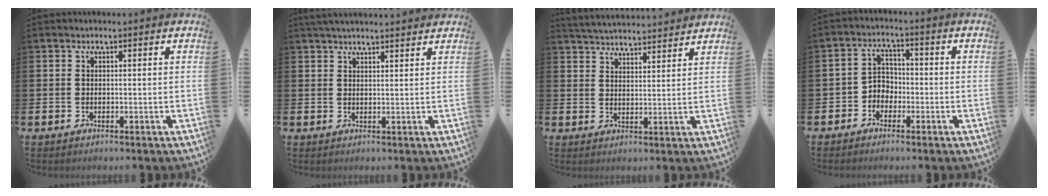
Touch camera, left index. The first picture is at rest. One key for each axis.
{"total": 2.9, "fx": 2.8, "fy": 0.2, "fz": 0.6, "tx": -0.018, "ty": -0.005, "tz": 0.052}
{"total": 4.5, "fx": 4.5, "fy": 0.3, "fz": -0.1, "tx": -0.013, "ty": -0.028, "tz": 0.080}
{"total": 2.8, "fx": -1.8, "fy": 2.0, "fz": 0.6, "tx": -0.022, "ty": 0.007, "tz": -0.043}